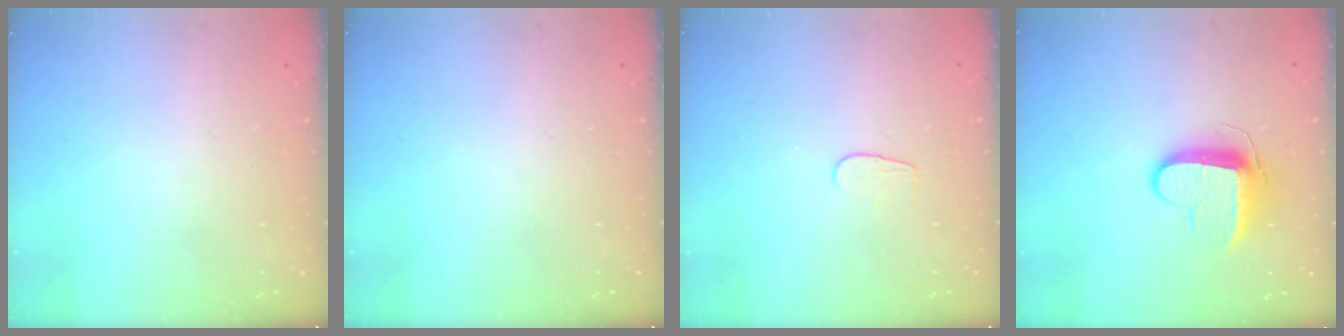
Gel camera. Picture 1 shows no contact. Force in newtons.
{"total": 0.0}
{"total": 4.3, "press": 4.3, "slide": 0.5}
{"total": 9.7, "press": 9.7, "slide": 0.9}